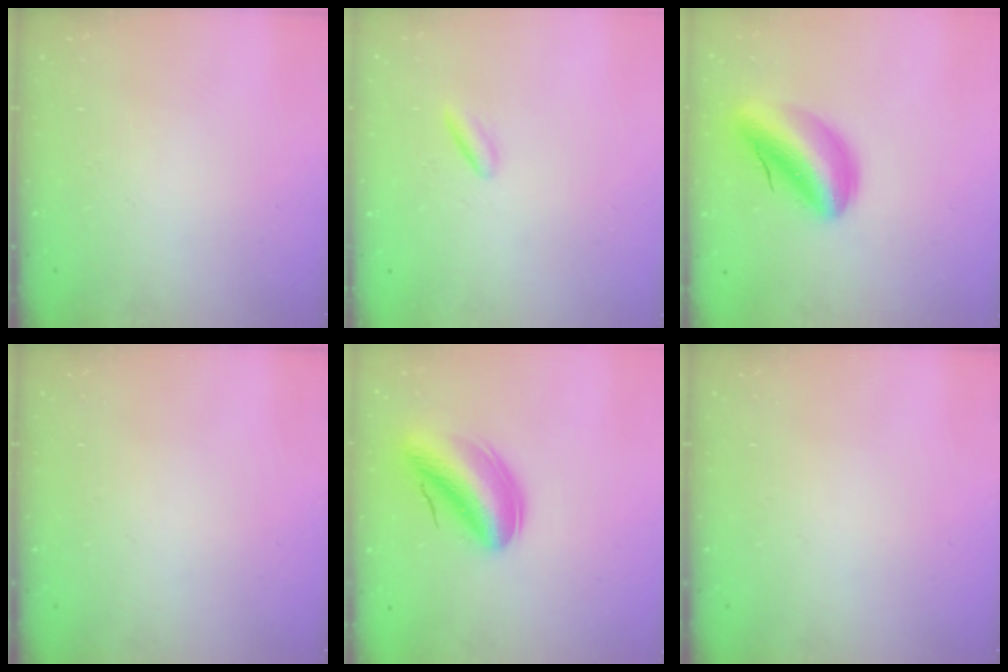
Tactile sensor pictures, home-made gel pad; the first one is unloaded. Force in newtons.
{"total": 1.7, "press": 1.5, "slide": 0.7}
{"total": 13.5, "press": 12.9, "slide": 4.0}
{"total": 0.0}
{"total": 13.0, "press": 12.5, "slide": 3.7}
{"total": 0.0}